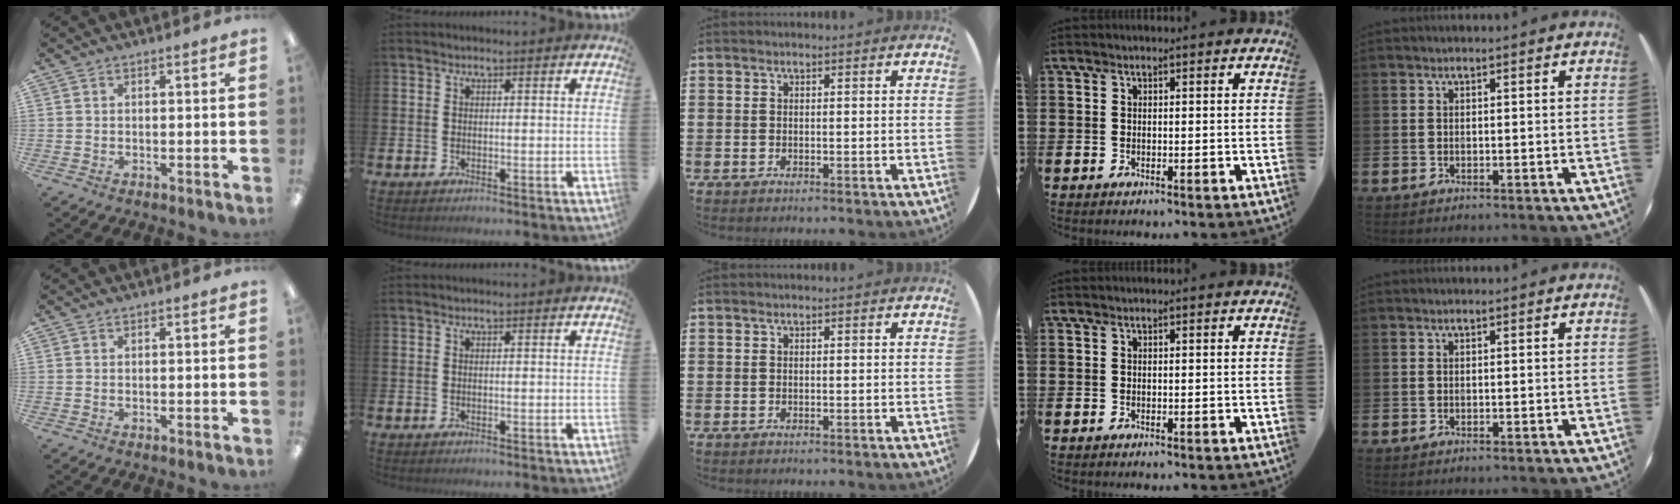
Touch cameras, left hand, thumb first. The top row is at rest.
{}